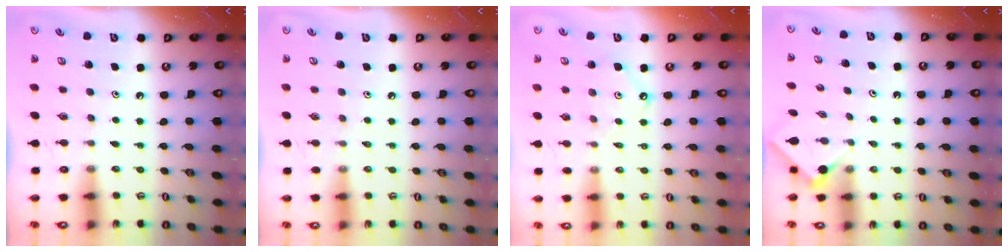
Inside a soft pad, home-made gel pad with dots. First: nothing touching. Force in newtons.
{"total": 2.1, "press": 2.1, "slide": 0.4}
{"total": 5.5, "press": 5.4, "slide": 0.7}
{"total": 2.7, "press": 2.7, "slide": 0.4}